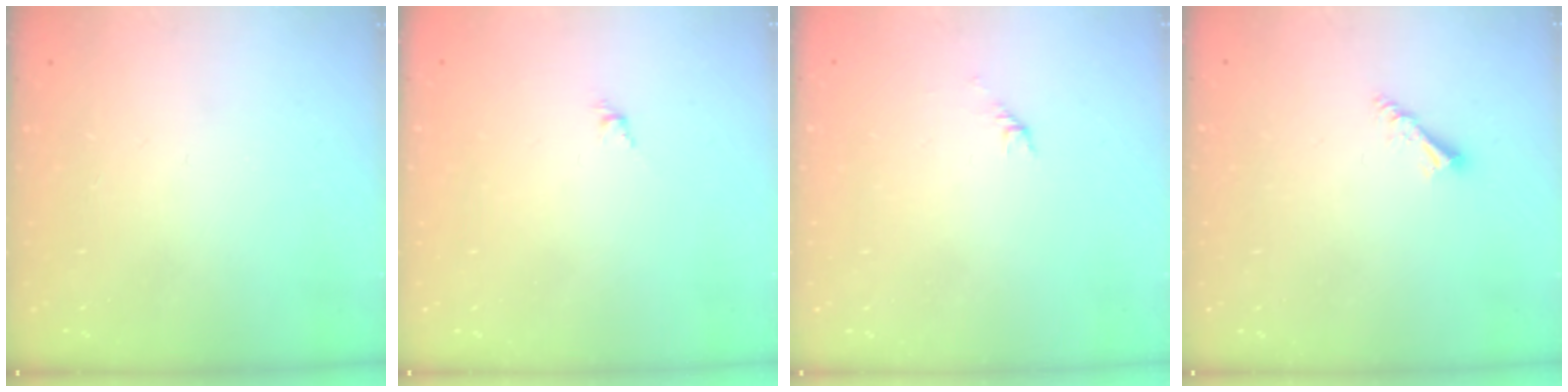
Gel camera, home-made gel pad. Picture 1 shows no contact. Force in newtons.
{"total": 1.6, "press": 1.5, "slide": 0.5}
{"total": 1.5, "press": 1.4, "slide": 0.5}
{"total": 3.9, "press": 3.9, "slide": 0.5}